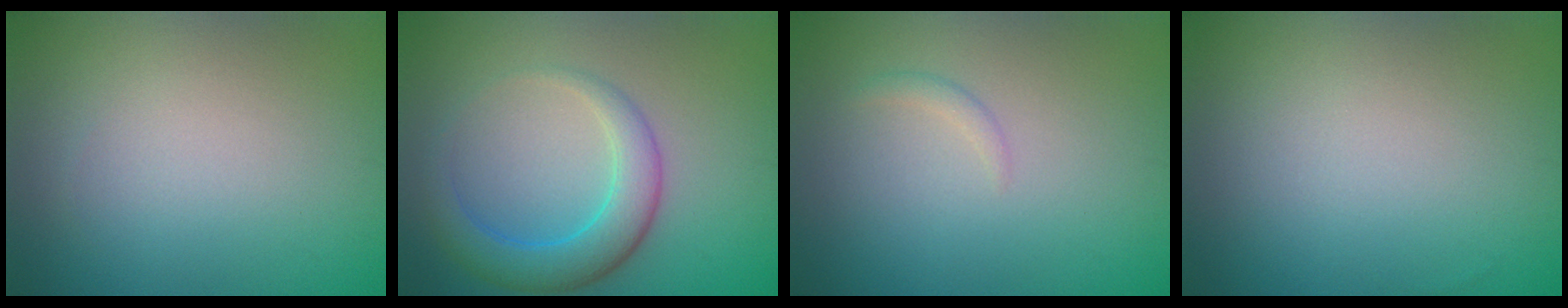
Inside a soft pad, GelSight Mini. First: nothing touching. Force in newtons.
{"total": 4.5, "press": 4.5, "slide": 0.1}
{"total": 0.7, "press": 0.7, "slide": 0.1}
{"total": 0.0}